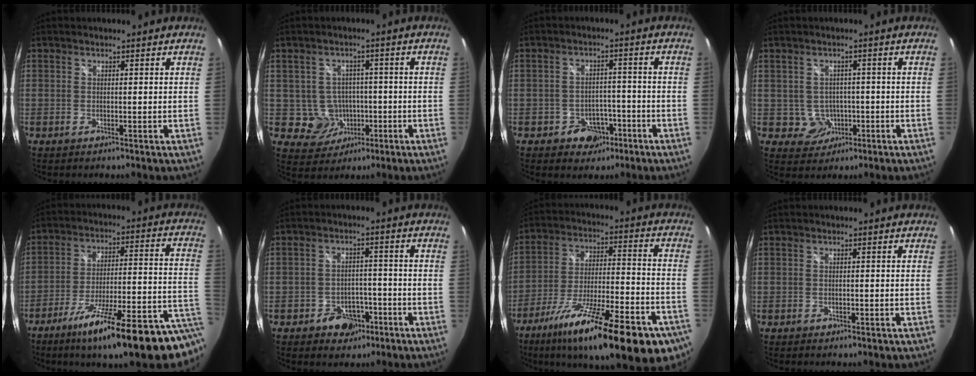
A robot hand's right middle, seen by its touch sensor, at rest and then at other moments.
{"total": 6.3, "force": [-1.4, 6.0, 1.3], "torque": [-0.041, 0.015, -0.002]}
{"total": 5.6, "force": [-3.2, 4.4, 1.5], "torque": [-0.040, 0.013, -0.034]}
{"total": 4.2, "force": [-0.8, 4.1, 0.8], "torque": [-0.024, 0.010, 0.000]}
{"total": 24.4, "force": [-15.4, 3.6, 18.5], "torque": [-0.252, -0.044, -0.221]}
{"total": 6.1, "force": [-3.7, 4.5, 1.9], "torque": [-0.048, 0.013, -0.041]}
{"total": 28.5, "force": [-18.8, 7.1, 20.2], "torque": [-0.323, -0.055, -0.277]}
{"total": 1.1, "force": [-0.7, 0.7, 0.4], "torque": [-0.007, -0.004, -0.010]}